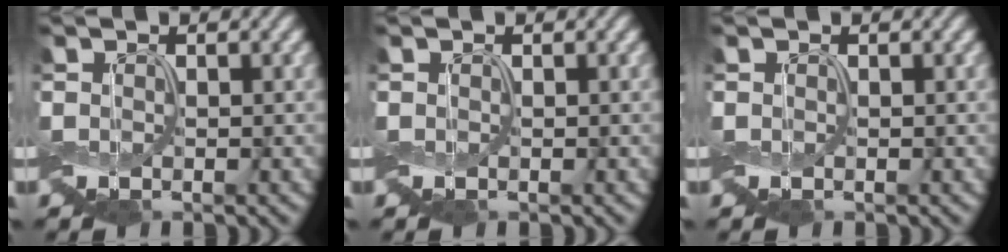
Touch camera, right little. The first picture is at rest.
{"total": 0.0}
{"total": 0.0}